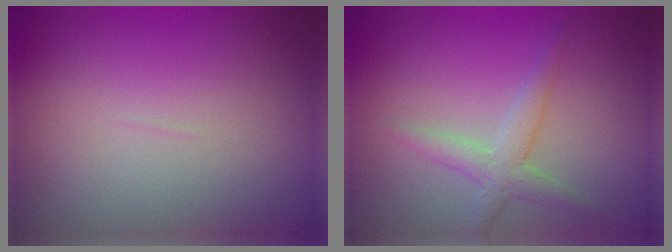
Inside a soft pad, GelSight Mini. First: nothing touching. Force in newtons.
{"total": 2.5, "press": 2.5, "slide": 0.1}